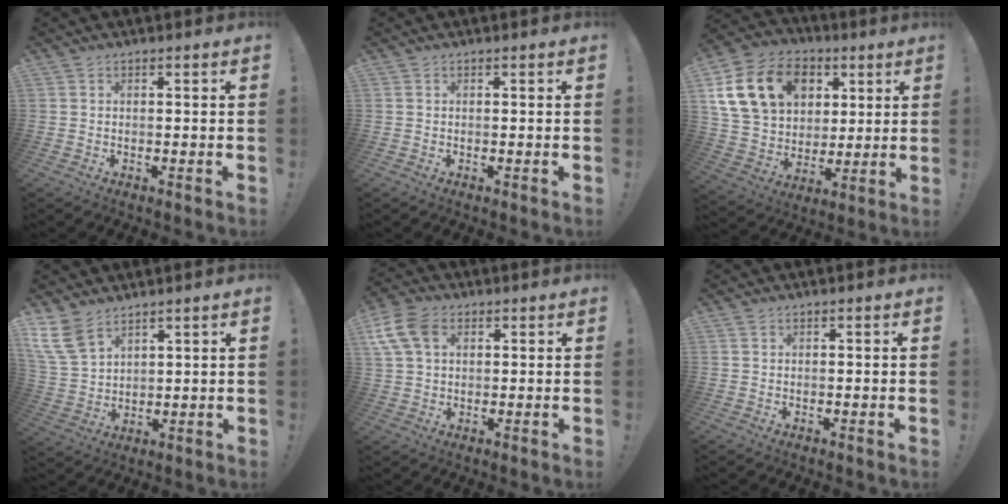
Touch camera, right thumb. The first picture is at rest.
{"total": 0.0}
{"total": 20.7, "force": [7.7, 15.5, 11.3], "torque": [-0.205, -0.017, 0.163]}
{"total": 10.9, "force": [7.5, 5.9, 5.2], "torque": [-0.110, -0.036, 0.152]}
{"total": 10.7, "force": [3.8, 7.4, 6.8], "torque": [-0.134, 0.000, 0.075]}
{"total": 0.6, "force": [0.4, 0.4, 0.2], "torque": [0.003, -0.002, 0.007]}